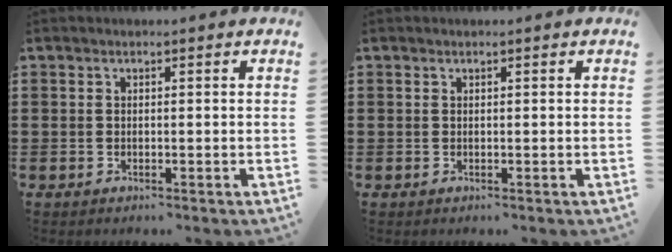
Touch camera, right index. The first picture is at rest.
{"total": 0.0}